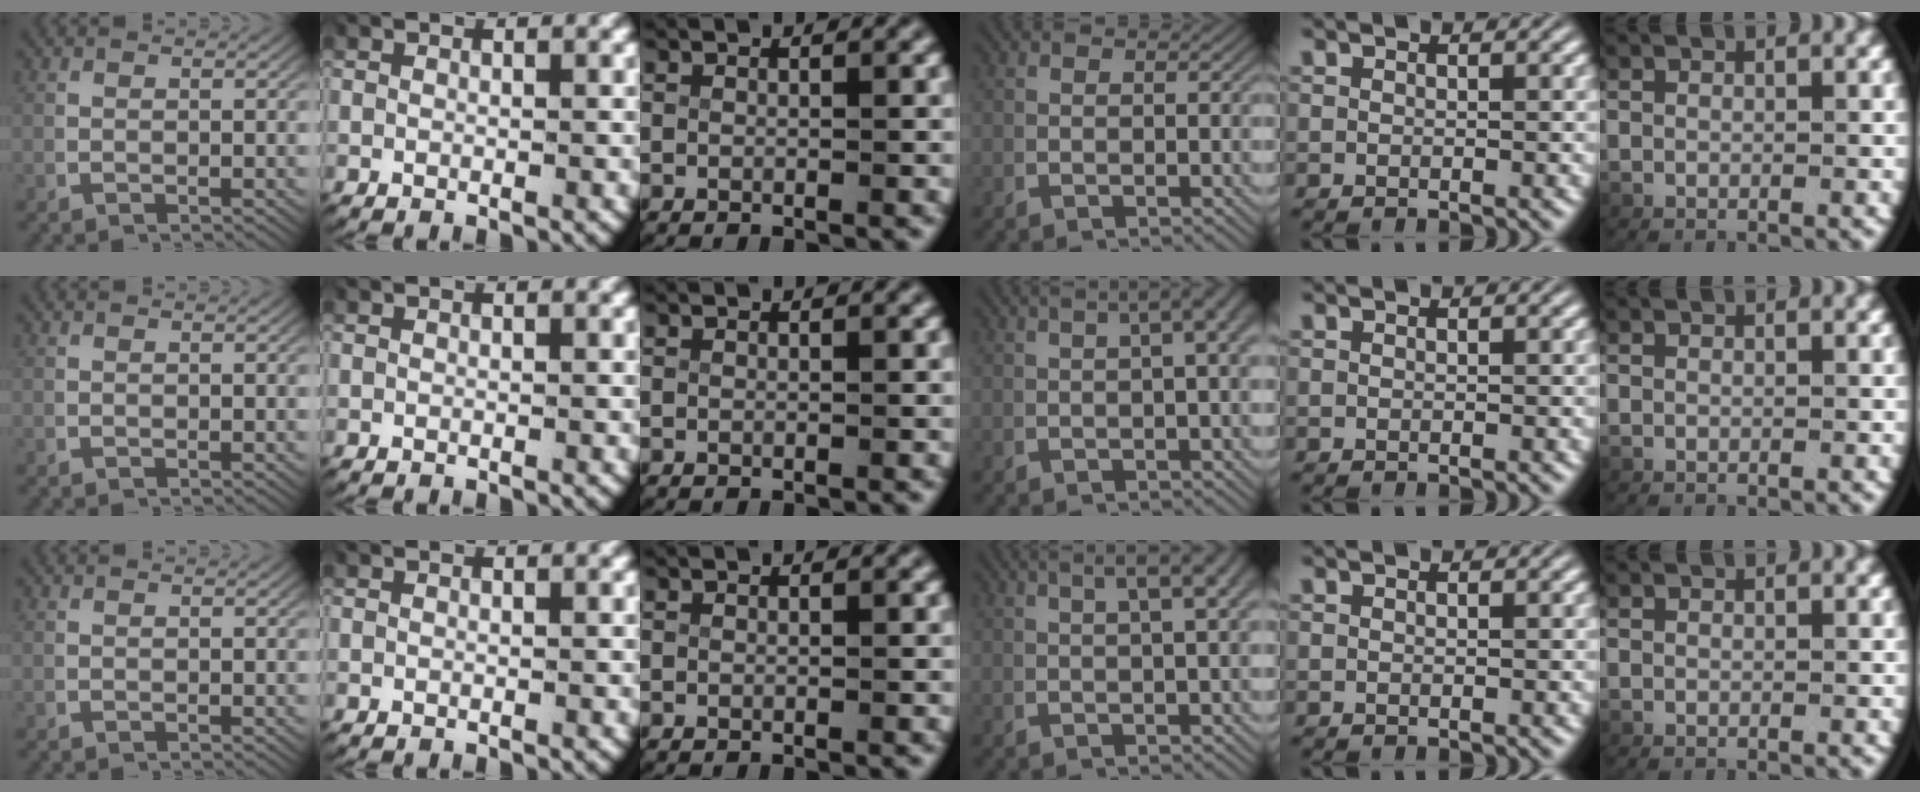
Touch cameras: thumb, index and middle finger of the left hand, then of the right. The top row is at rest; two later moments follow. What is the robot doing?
{"motion": "lift_and_place", "object": "map"}